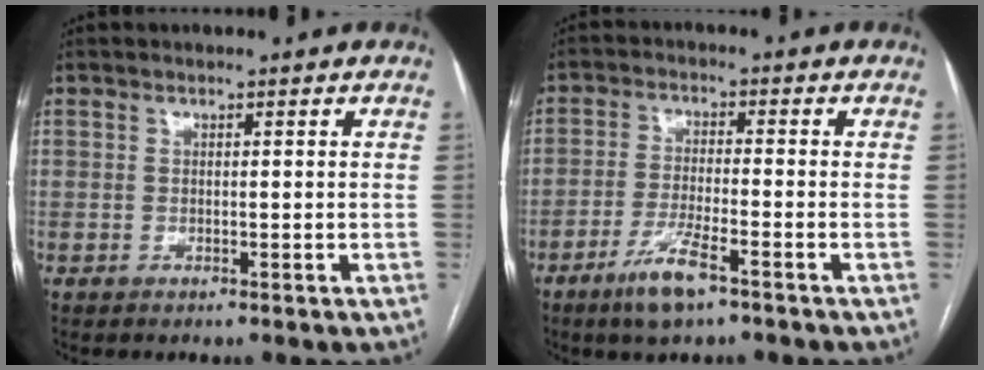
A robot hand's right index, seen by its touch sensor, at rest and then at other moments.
{"total": 6.6, "force": [-4.2, 0.8, 5.0], "torque": [-0.103, -0.010, -0.076]}